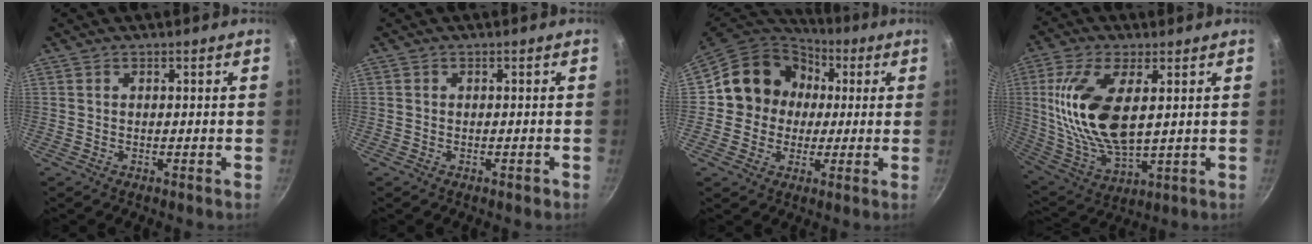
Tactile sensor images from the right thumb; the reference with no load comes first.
{"total": 0.9, "force": [-0.5, 0.6, 0.5], "torque": [-0.006, 0.005, -0.006]}
{"total": 16.6, "force": [2.4, 14.7, 7.5], "torque": [-0.101, 0.027, 0.030]}
{"total": 17.7, "force": [3.4, 8.2, 15.3], "torque": [-0.301, -0.017, 0.074]}